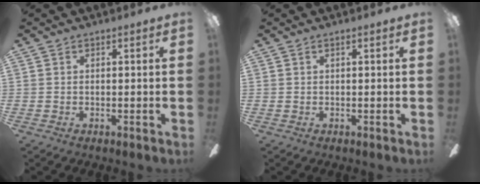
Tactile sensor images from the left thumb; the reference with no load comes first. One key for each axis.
{"total": 0.0}